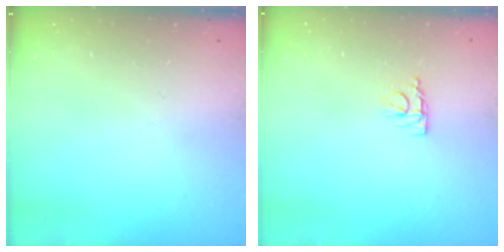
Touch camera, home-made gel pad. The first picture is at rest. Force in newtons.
{"total": 5.8, "press": 5.8, "slide": 0.4}